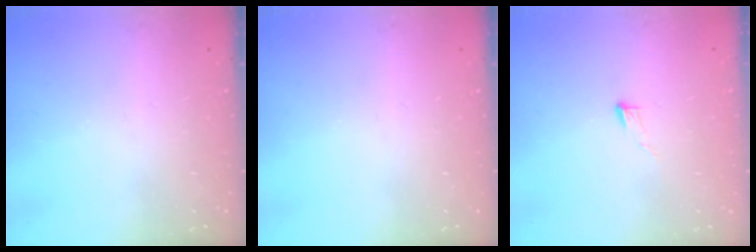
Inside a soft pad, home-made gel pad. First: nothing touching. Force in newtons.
{"total": 0.0}
{"total": 3.8, "press": 3.8, "slide": 0.3}